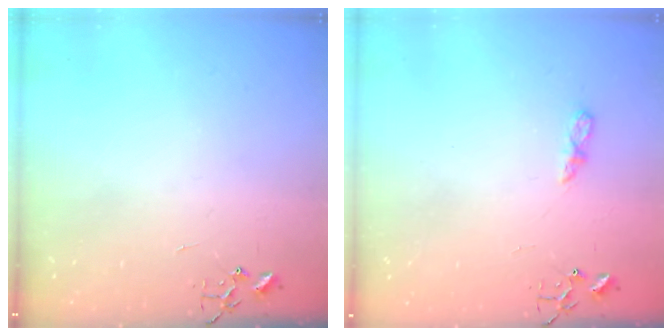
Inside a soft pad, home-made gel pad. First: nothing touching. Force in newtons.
{"total": 4.6, "press": 4.6, "slide": 0.6}